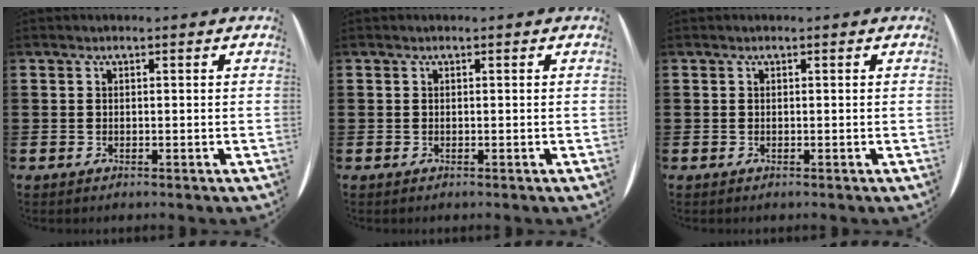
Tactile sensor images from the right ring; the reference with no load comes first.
{"total": 0.0}
{"total": 0.0}